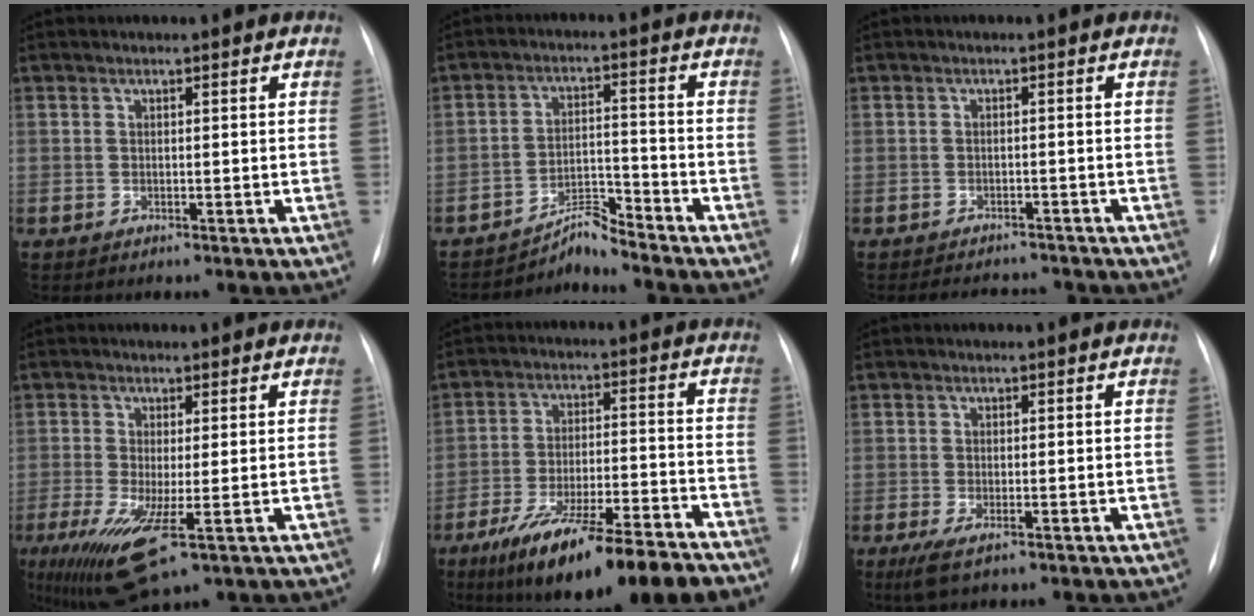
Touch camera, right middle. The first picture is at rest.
{"total": 4.2, "force": [-4.2, -0.7, -0.1], "torque": [0.000, 0.001, -0.070]}
{"total": 4.2, "force": [-4.0, 1.0, 0.4], "torque": [-0.001, 0.002, -0.056]}
{"total": 8.4, "force": [-2.6, 1.5, 7.8], "torque": [-0.148, -0.028, -0.039]}
{"total": 18.7, "force": [-14.0, 1.7, 12.3], "torque": [-0.177, -0.013, -0.227]}
{"total": 2.9, "force": [-1.4, 0.8, 2.5], "torque": [-0.052, -0.008, -0.023]}